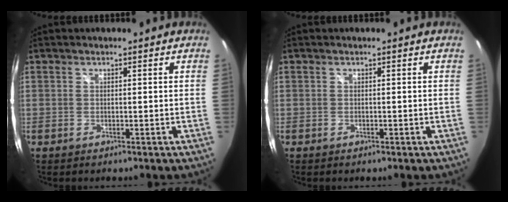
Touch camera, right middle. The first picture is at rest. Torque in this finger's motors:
{"motor_torque": [0.05, -0.11, -0.03, 0.00]}